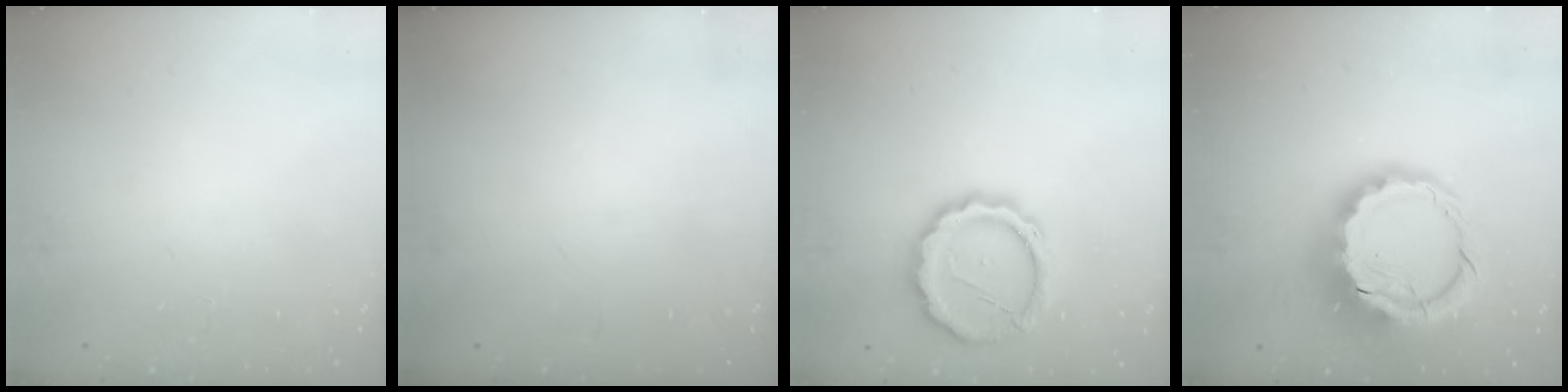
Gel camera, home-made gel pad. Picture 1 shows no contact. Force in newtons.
{"total": 0.0}
{"total": 14.5, "press": 14.3, "slide": 2.7}
{"total": 14.6, "press": 14.3, "slide": 3.0}